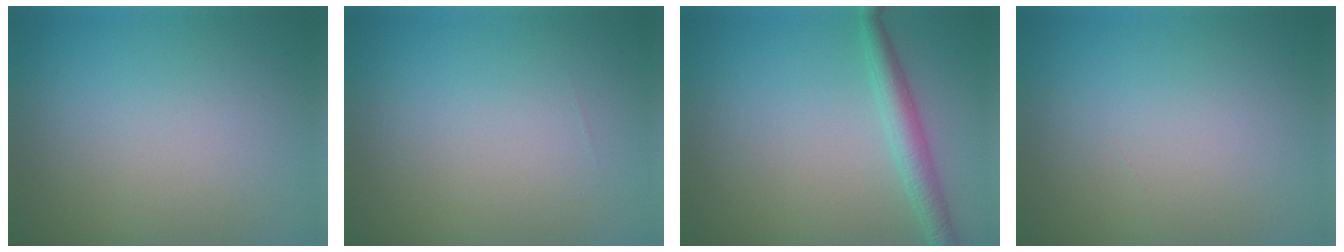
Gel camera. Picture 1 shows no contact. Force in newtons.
{"total": 0.0}
{"total": 2.7, "press": 2.7, "slide": 0.1}
{"total": 0.0}